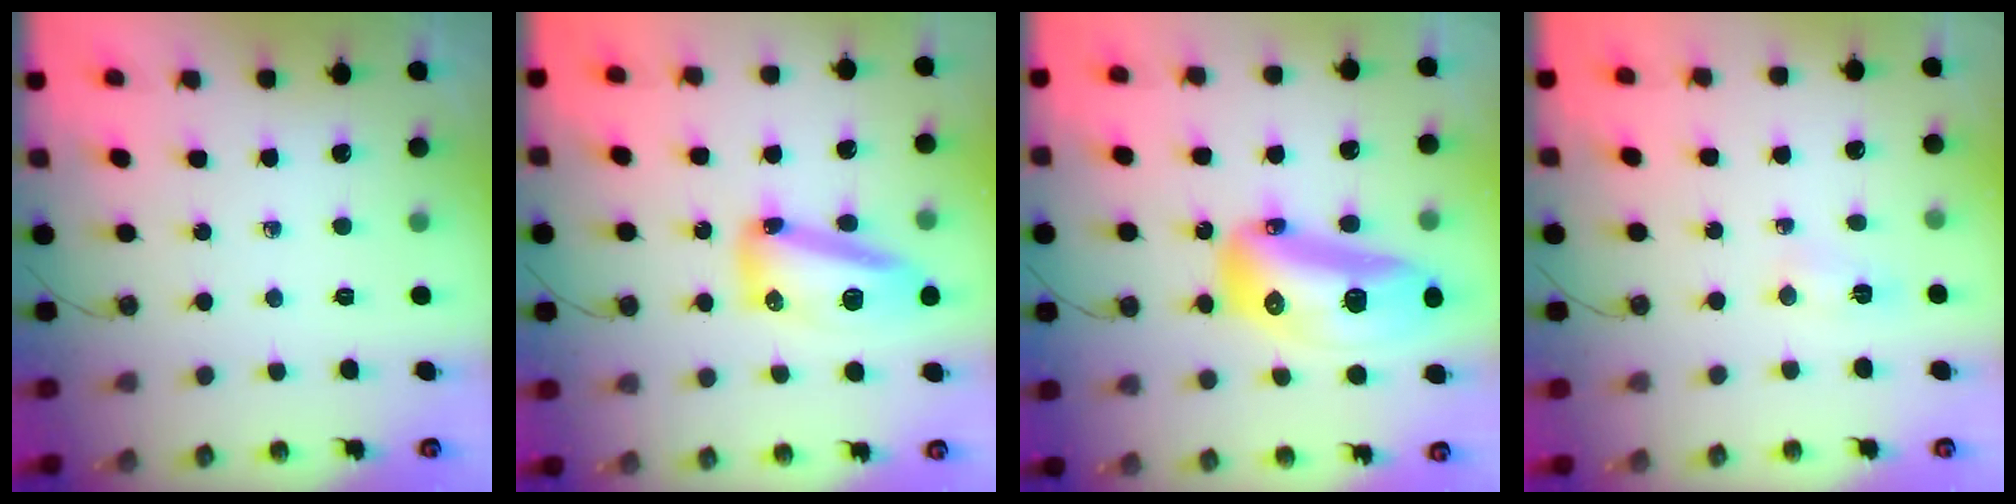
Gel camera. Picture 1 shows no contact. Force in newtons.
{"total": 13.7, "press": 13.7, "slide": 1.2}
{"total": 21.7, "press": 21.5, "slide": 3.2}
{"total": 3.8, "press": 3.7, "slide": 0.5}